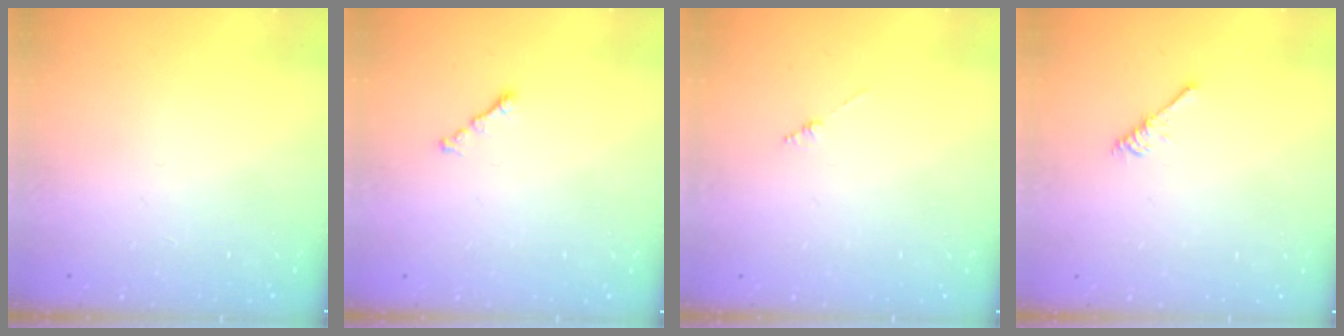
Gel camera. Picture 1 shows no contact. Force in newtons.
{"total": 1.2, "press": 1.1, "slide": 0.5}
{"total": 1.3, "press": 1.3, "slide": 0.3}
{"total": 2.7, "press": 2.7, "slide": 0.5}